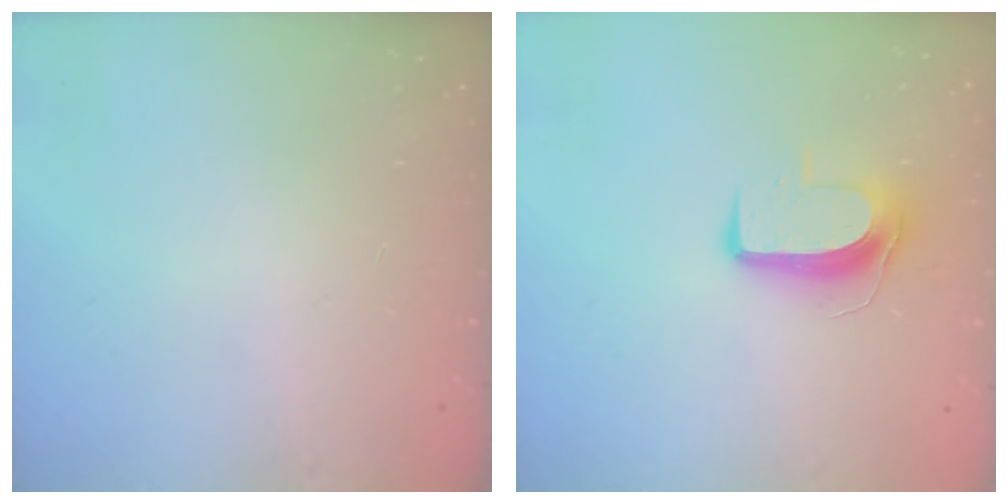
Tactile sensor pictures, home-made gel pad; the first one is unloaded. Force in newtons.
{"total": 10.1, "press": 10.1, "slide": 0.9}